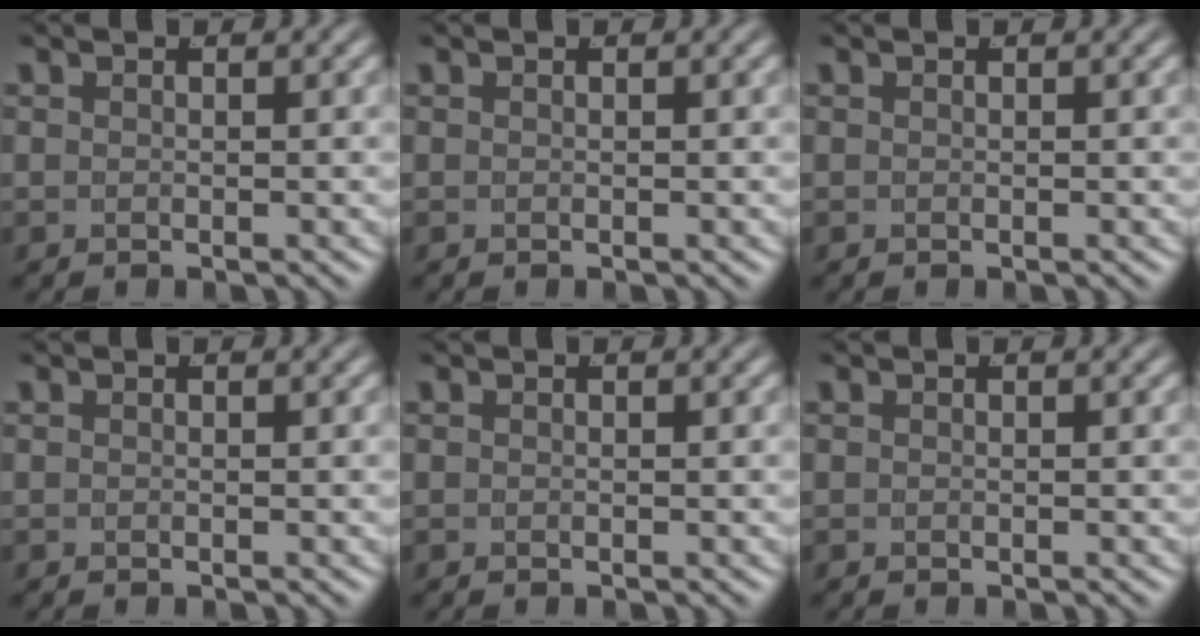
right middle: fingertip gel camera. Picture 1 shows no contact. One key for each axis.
{"total": 0.0}
{"total": 0.0}
{"total": 0.0}
{"total": 0.0}
{"total": 0.0}